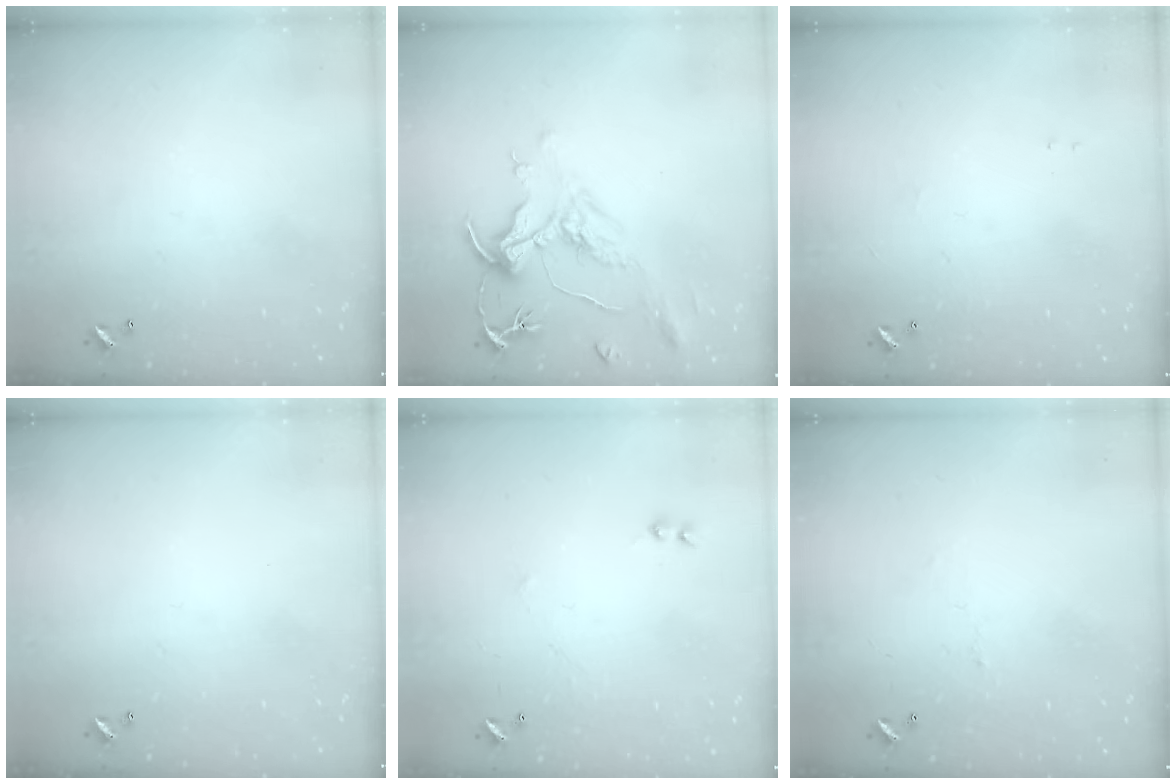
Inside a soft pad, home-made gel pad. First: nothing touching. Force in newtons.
{"total": 2.1, "press": 1.7, "slide": 1.3}
{"total": 0.9, "press": 0.8, "slide": 0.5}
{"total": 0.0}
{"total": 1.2, "press": 1.2, "slide": 0.3}
{"total": 1.6, "press": 1.5, "slide": 0.5}